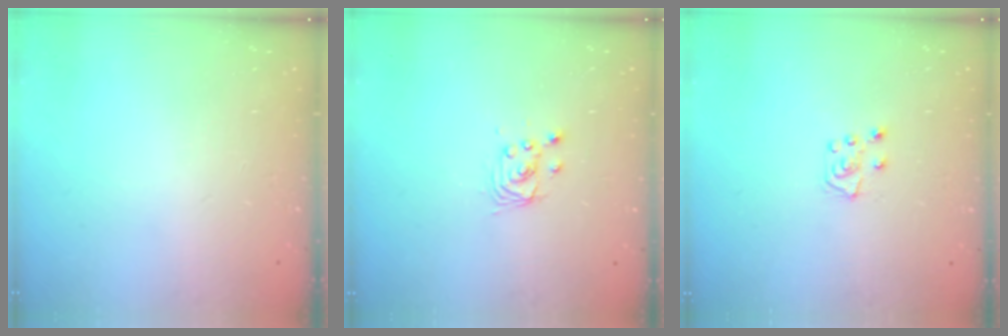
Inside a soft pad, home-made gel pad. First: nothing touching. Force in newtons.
{"total": 2.9, "press": 2.9, "slide": 0.0}
{"total": 6.4, "press": 6.3, "slide": 0.5}